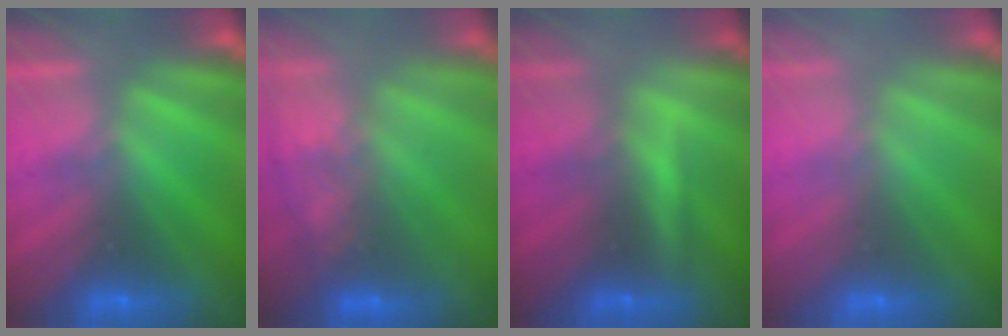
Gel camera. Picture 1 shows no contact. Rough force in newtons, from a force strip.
{"total": 6.3}
{"total": 2.0}
{"total": 2.8}